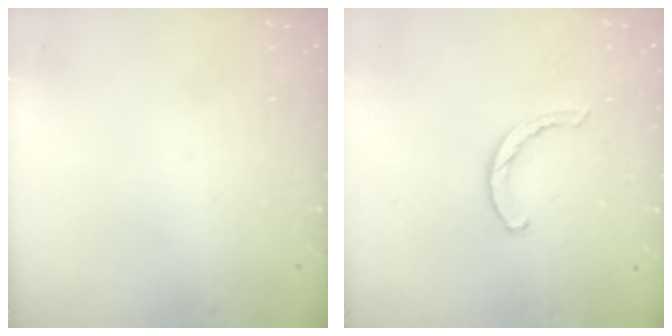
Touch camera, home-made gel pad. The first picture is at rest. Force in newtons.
{"total": 2.3, "press": 2.2, "slide": 0.5}